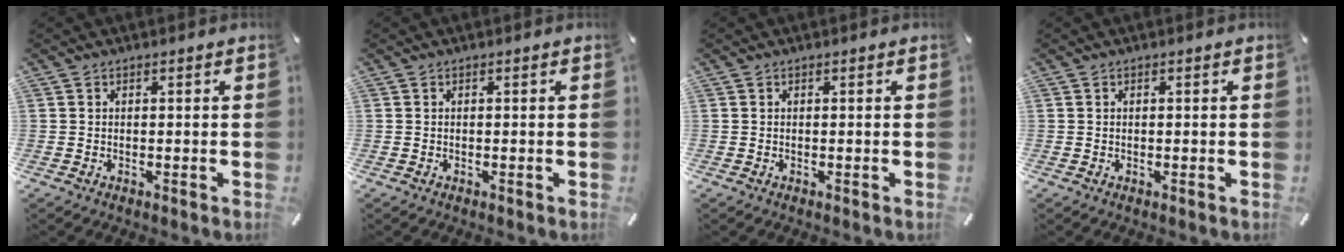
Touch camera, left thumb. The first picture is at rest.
{"total": 0.0}
{"total": 0.0}
{"total": 0.5, "force": [0.0, 0.2, 0.5], "torque": [-0.009, 0.000, -0.001]}